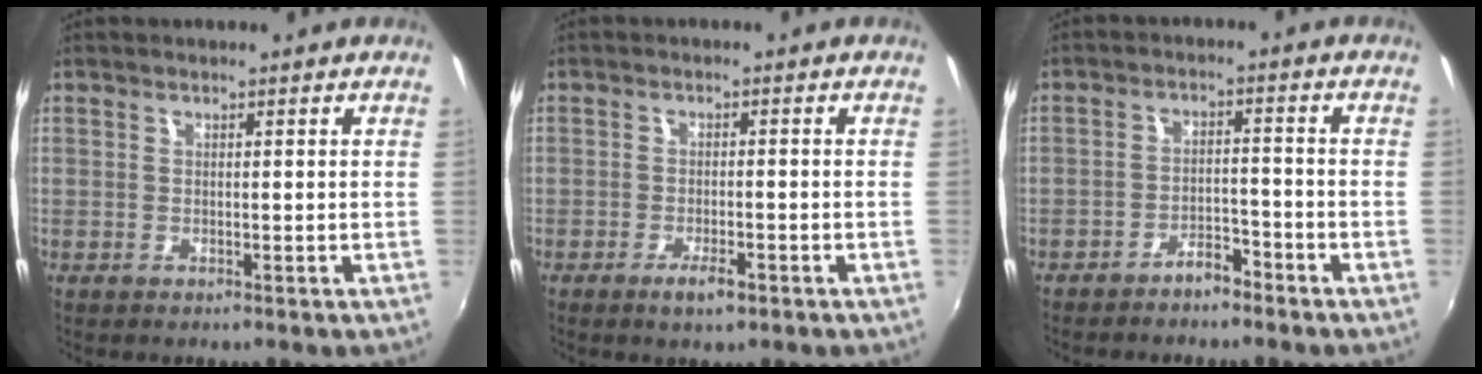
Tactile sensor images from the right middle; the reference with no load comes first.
{"total": 3.4, "force": [-2.1, 1.0, 2.5], "torque": [-0.057, -0.005, -0.035]}
{"total": 4.0, "force": [-3.4, 1.3, 1.5], "torque": [-0.041, 0.009, -0.053]}